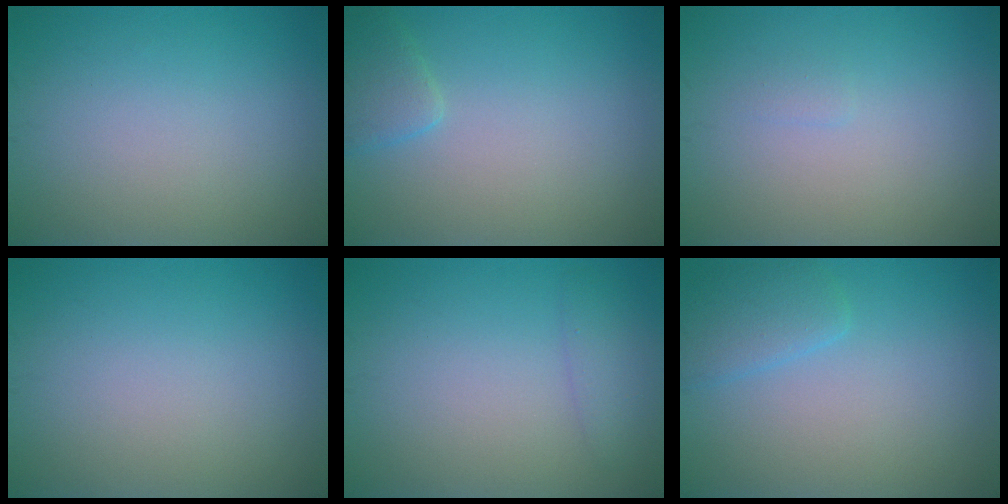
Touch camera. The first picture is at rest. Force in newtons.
{"total": 1.9, "press": 1.9, "slide": 0.1}
{"total": 0.5, "press": 0.5, "slide": 0.1}
{"total": 0.0}
{"total": 1.5, "press": 1.5, "slide": 0.0}
{"total": 2.3, "press": 2.3, "slide": 0.2}